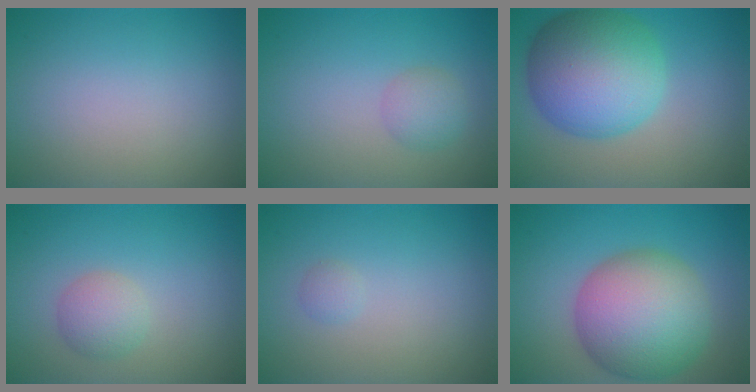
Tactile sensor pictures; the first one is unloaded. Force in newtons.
{"total": 1.6, "press": 1.6, "slide": 0.2}
{"total": 10.4, "press": 10.4, "slide": 0.3}
{"total": 2.3, "press": 2.3, "slide": 0.0}
{"total": 0.7, "press": 0.7, "slide": 0.0}
{"total": 10.4, "press": 10.4, "slide": 0.2}